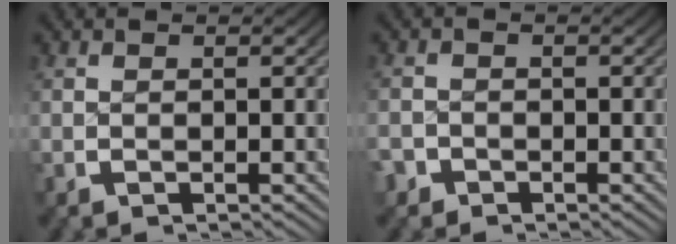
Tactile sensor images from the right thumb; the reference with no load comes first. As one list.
[{"total": 1.8, "force": [-1.2, 1.3, 0.1], "torque": [-0.007, -0.005, -0.024]}]